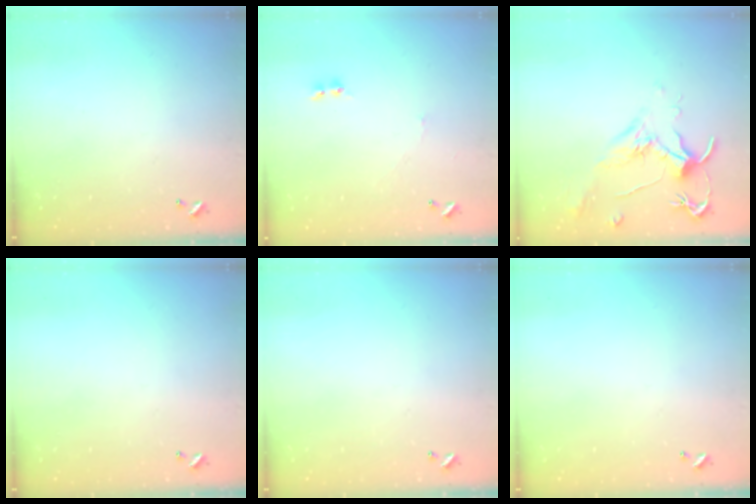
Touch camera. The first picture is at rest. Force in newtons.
{"total": 1.5, "press": 1.4, "slide": 0.6}
{"total": 1.8, "press": 1.7, "slide": 0.6}
{"total": 0.0}
{"total": 0.0}
{"total": 0.0}